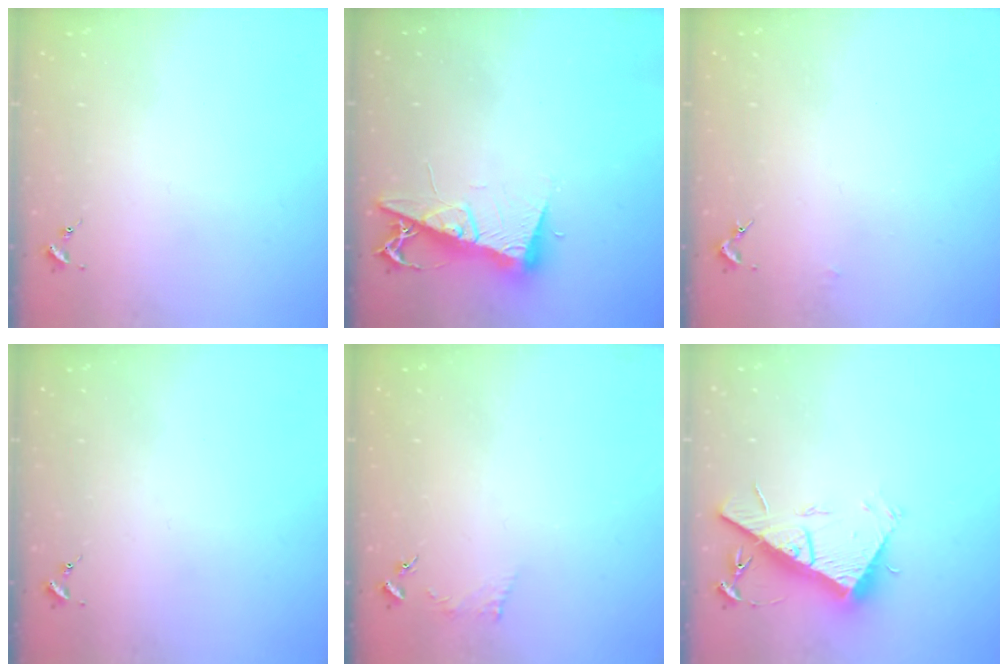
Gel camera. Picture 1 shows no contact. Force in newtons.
{"total": 11.3, "press": 11.2, "slide": 1.1}
{"total": 1.4, "press": 1.4, "slide": 0.1}
{"total": 0.0}
{"total": 3.4, "press": 3.3, "slide": 0.5}
{"total": 17.5, "press": 17.5, "slide": 0.4}